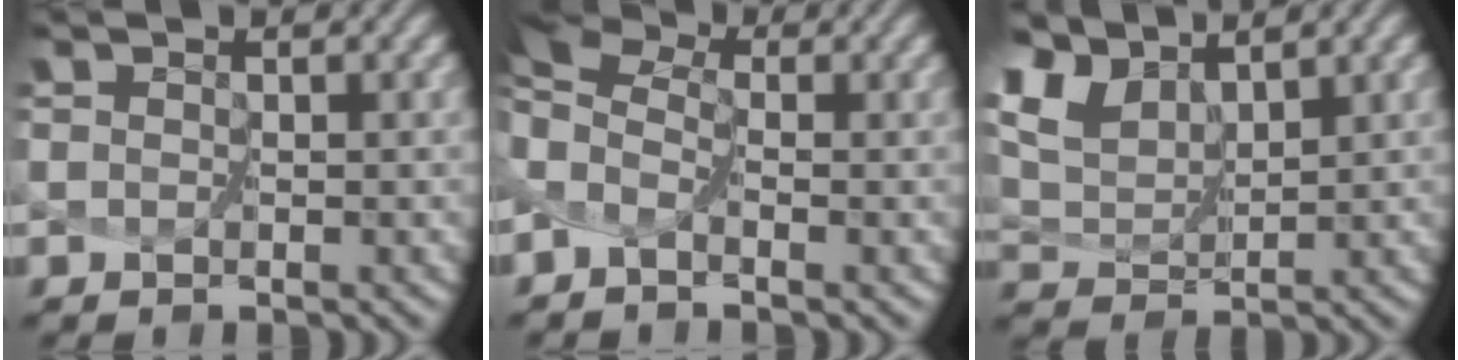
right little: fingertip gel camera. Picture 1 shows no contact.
{"total": 4.0, "force": [0.8, 2.5, 3.0], "torque": [-0.077, 0.014, 0.007]}
{"total": 5.7, "force": [4.8, 1.9, 2.4], "torque": [-0.080, 0.014, 0.099]}